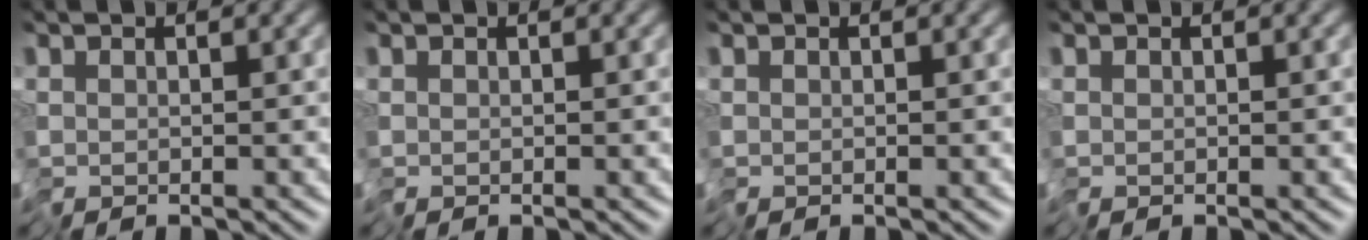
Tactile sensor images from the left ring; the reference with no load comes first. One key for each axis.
{"total": 0.0}
{"total": 0.0}
{"total": 0.0}